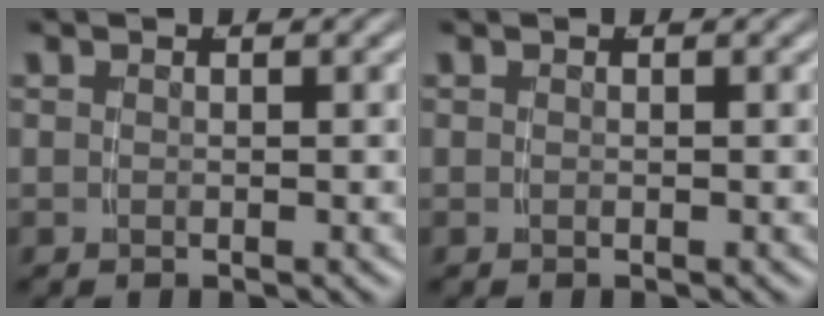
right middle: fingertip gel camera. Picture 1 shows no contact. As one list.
[{"total": 0.0}]